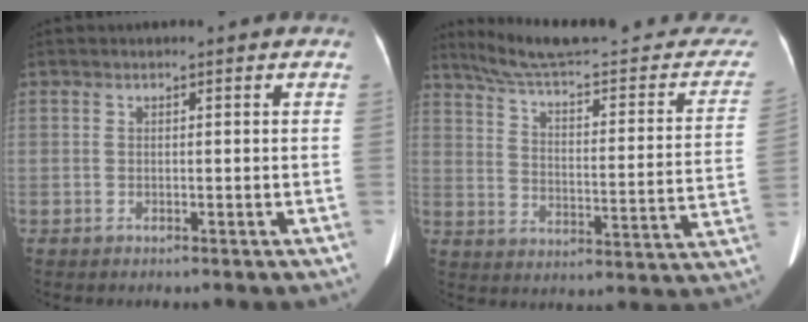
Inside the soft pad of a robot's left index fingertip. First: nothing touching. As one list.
[{"total": 28.0, "force": [26.0, 3.0, 9.9], "torque": [-0.134, -0.080, 0.330]}]